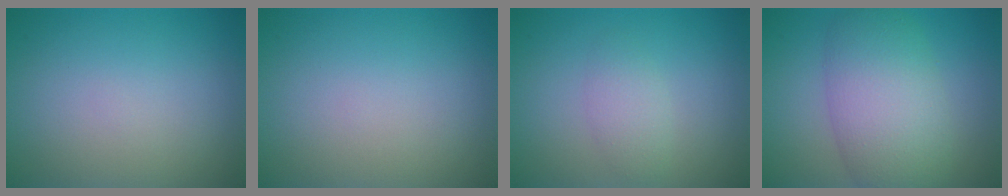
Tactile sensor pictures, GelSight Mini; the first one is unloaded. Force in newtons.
{"total": 0.0}
{"total": 1.9, "press": 1.9, "slide": 0.0}
{"total": 7.6, "press": 7.6, "slide": 0.2}